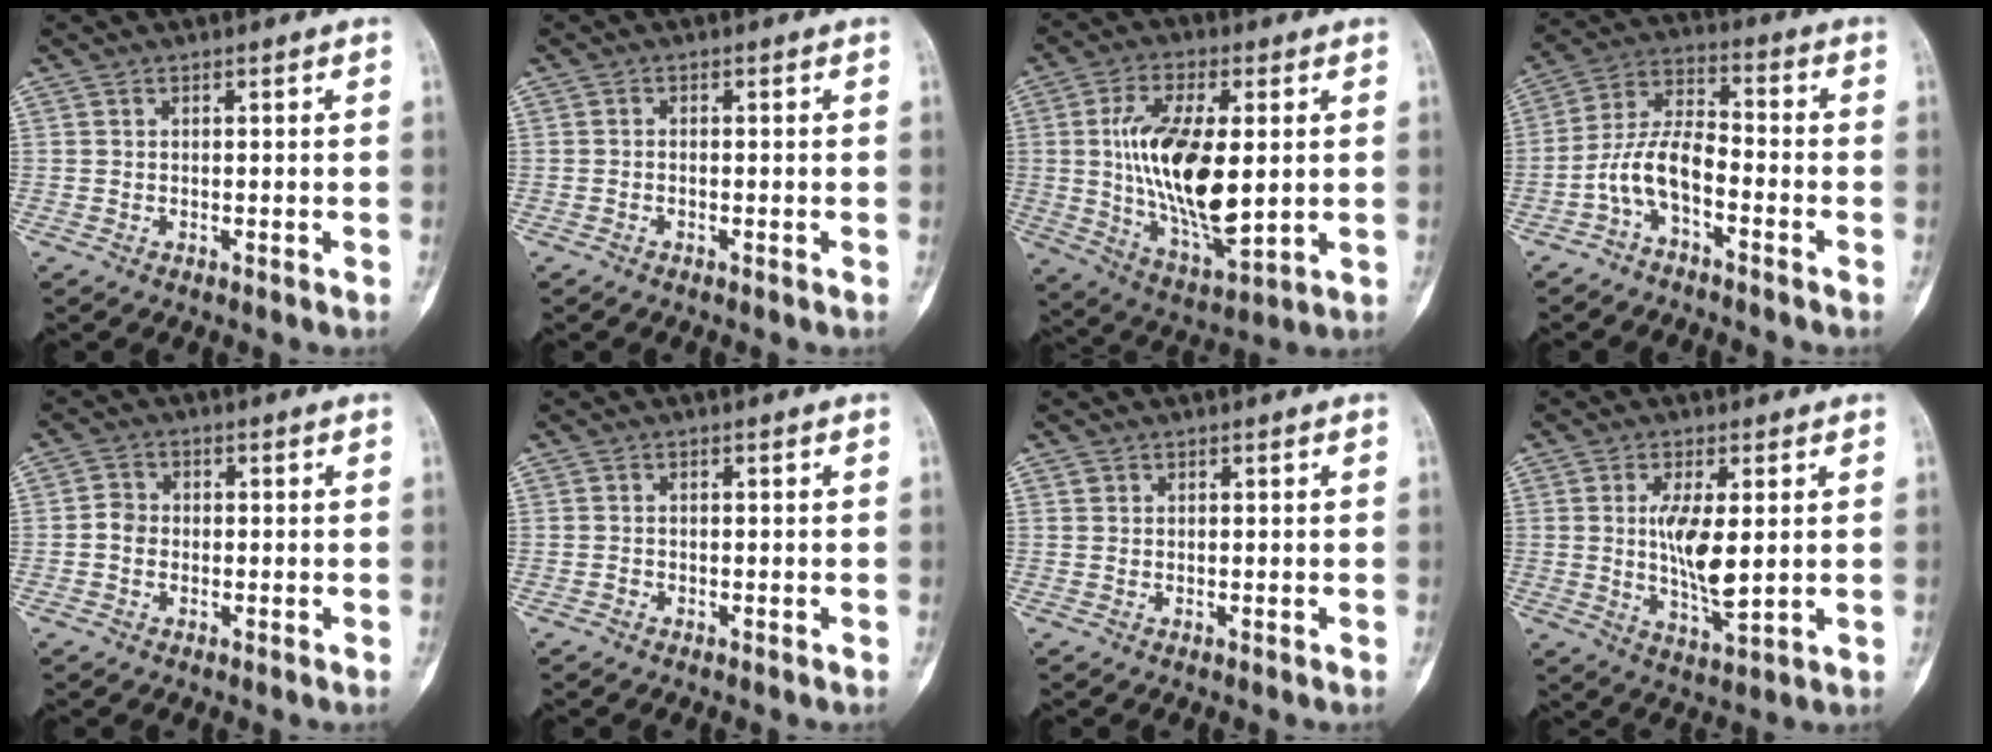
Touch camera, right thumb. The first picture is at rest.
{"total": 0.5, "force": [-0.3, 0.2, 0.3], "torque": [-0.005, 0.003, -0.009]}
{"total": 18.6, "force": [1.2, 8.1, 16.7], "torque": [-0.297, -0.019, 0.030]}
{"total": 8.6, "force": [-3.9, 3.7, 6.7], "torque": [-0.137, 0.055, -0.084]}
{"total": 2.8, "force": [-0.5, 2.5, 1.3], "torque": [-0.013, 0.008, -0.015]}
{"total": 0.6, "force": [-0.4, 0.4, 0.1], "torque": [-0.002, 0.002, -0.009]}
{"total": 0.6, "force": [0.3, 0.5, 0.1], "torque": [0.000, 0.001, 0.005]}
{"total": 8.9, "force": [1.0, 2.9, 8.4], "torque": [-0.158, -0.024, 0.023]}